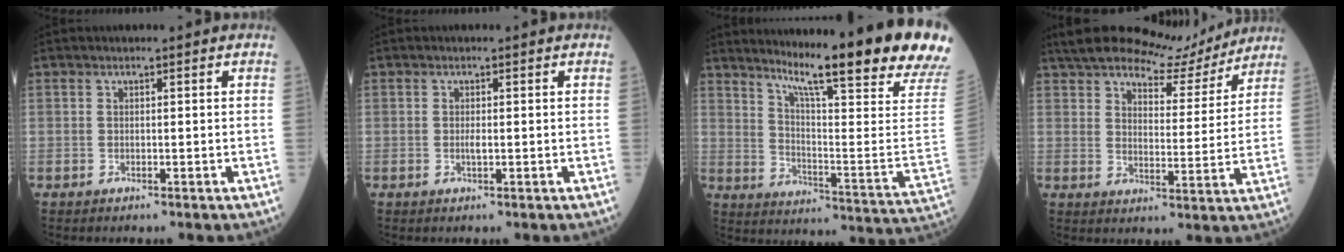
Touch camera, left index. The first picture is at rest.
{"total": 0.9, "force": [-0.5, 0.2, 0.7], "torque": [-0.018, -0.007, -0.010]}
{"total": 23.5, "force": [18.4, -1.0, 14.6], "torque": [-0.209, -0.096, 0.237]}
{"total": 12.5, "force": [11.2, 3.3, 4.3], "torque": [-0.067, -0.003, 0.157]}